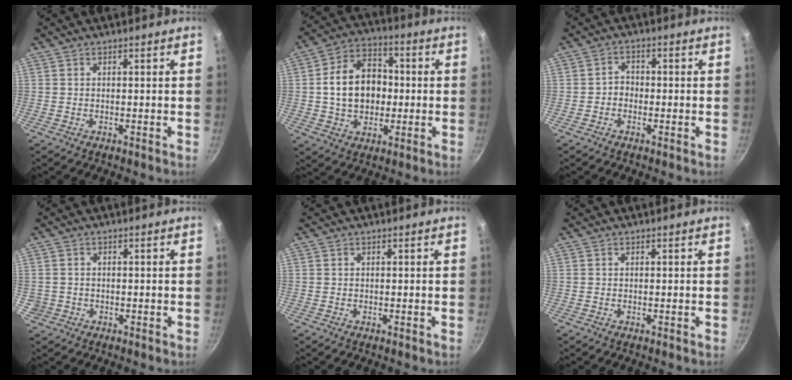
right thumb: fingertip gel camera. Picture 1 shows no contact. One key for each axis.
{"total": 14.2, "fx": 0.1, "fy": 10.7, "fz": 9.3, "tx": -0.126, "ty": 0.026, "tz": -0.002}
{"total": 2.7, "fx": -0.8, "fy": 2.3, "fz": 1.3, "tx": -0.006, "ty": 0.015, "tz": -0.016}
{"total": 2.1, "fx": -0.3, "fy": 2.1, "fz": 0.4, "tx": -0.002, "ty": 0.008, "tz": 0.001}
{"total": 0.0}
{"total": 0.0}